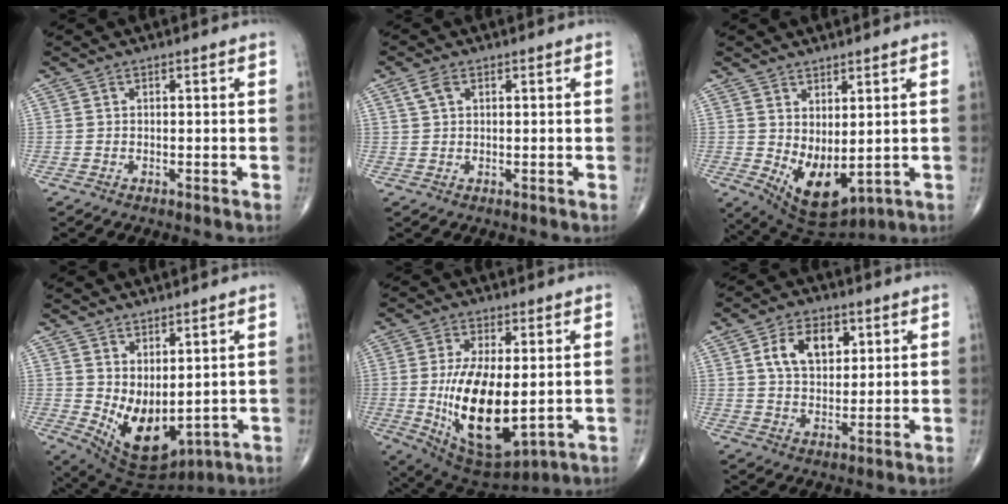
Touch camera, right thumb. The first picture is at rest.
{"total": 2.5, "force": [1.1, 1.4, 1.7], "torque": [-0.037, 0.008, 0.025]}
{"total": 9.9, "force": [0.1, 4.9, 8.6], "torque": [-0.136, -0.020, 0.029]}
{"total": 11.1, "force": [1.0, 5.9, 9.4], "torque": [-0.148, -0.028, 0.049]}
{"total": 17.0, "force": [-1.1, 7.6, 15.2], "torque": [-0.268, -0.025, 0.002]}
{"total": 9.2, "force": [3.2, 5.8, 6.4], "torque": [-0.086, -0.009, 0.056]}